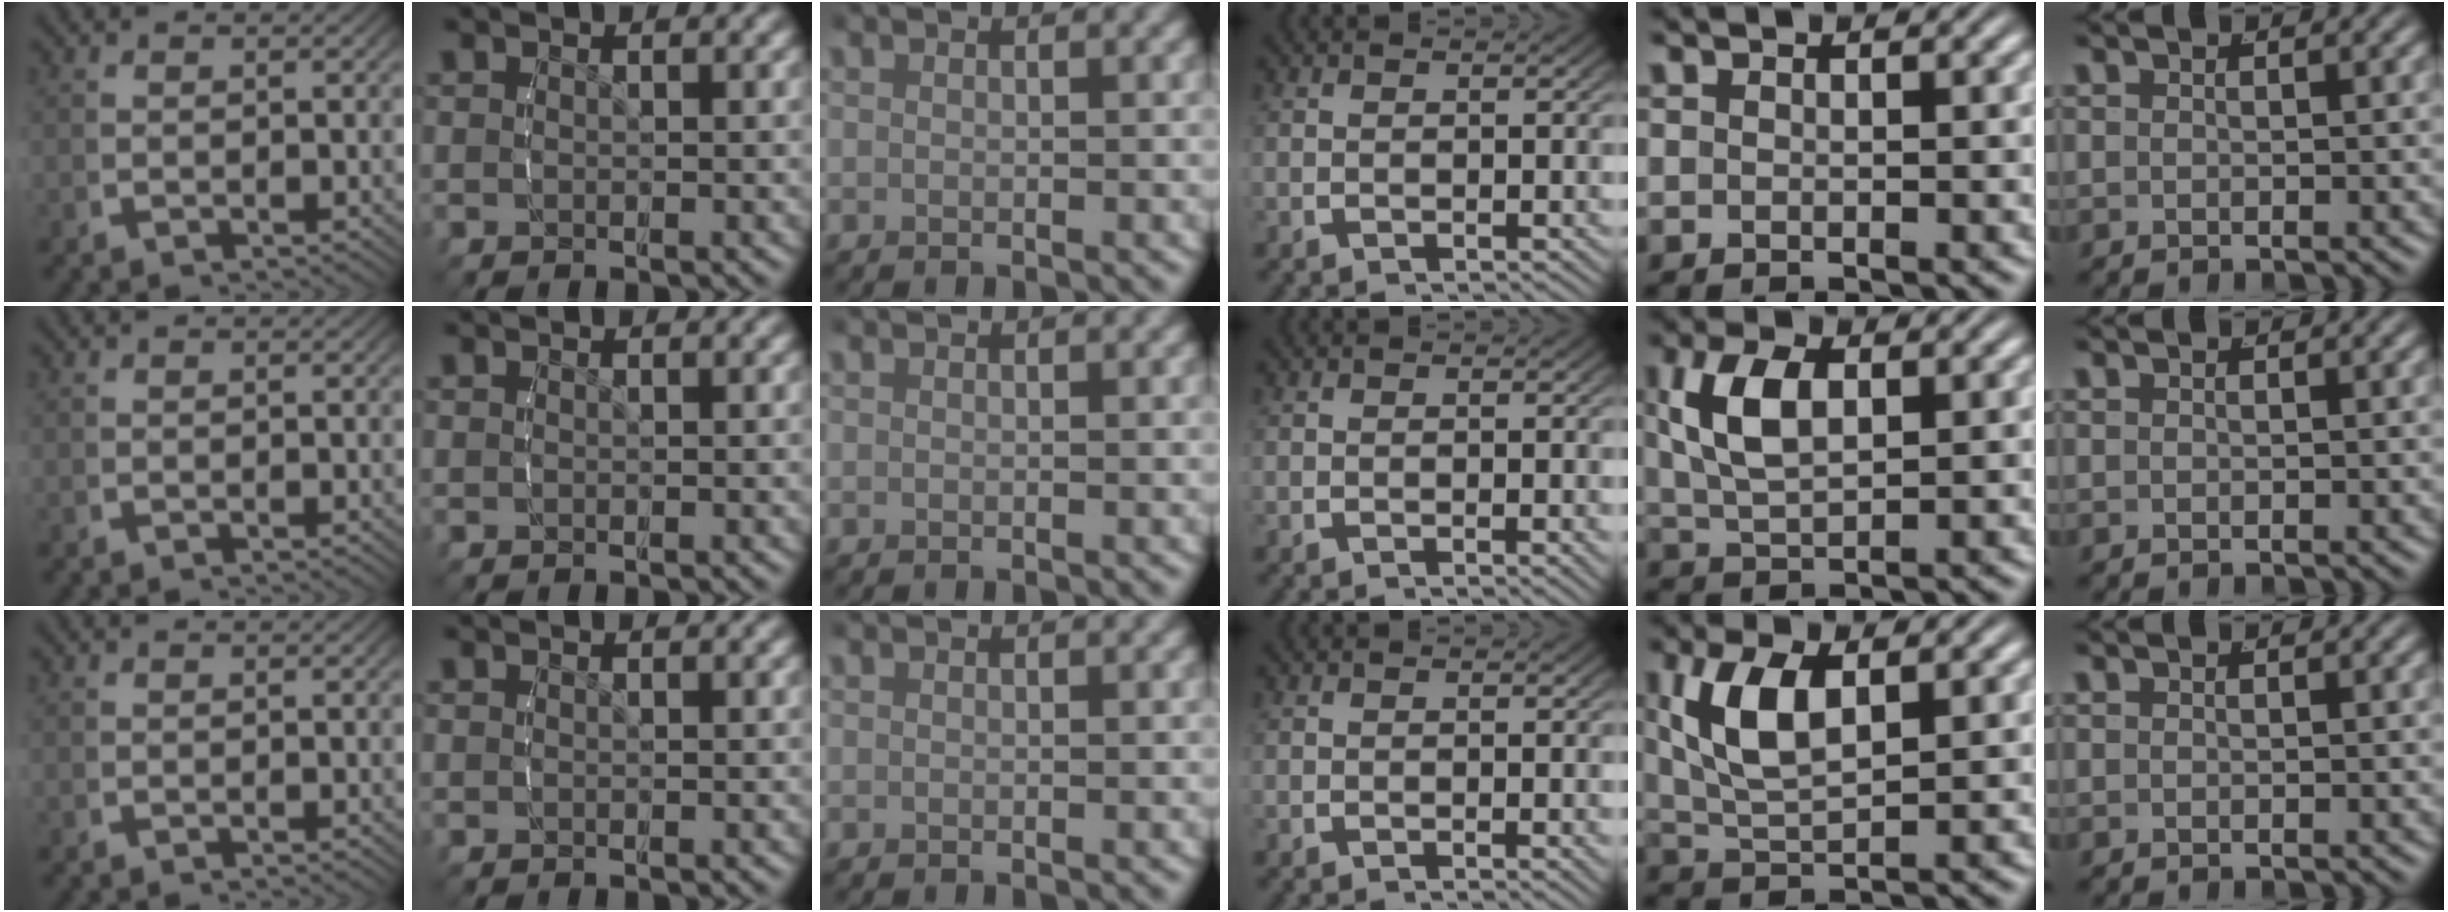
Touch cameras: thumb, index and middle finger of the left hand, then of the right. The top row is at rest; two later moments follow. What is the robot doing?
{"motion": "lift_and_place", "object": "cubes"}